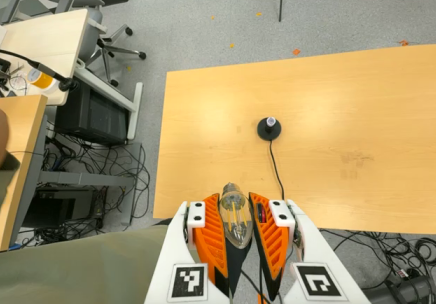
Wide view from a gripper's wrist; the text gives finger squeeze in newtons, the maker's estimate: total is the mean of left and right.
{"total": 21.0, "left": 23.5, "right": 18.5}